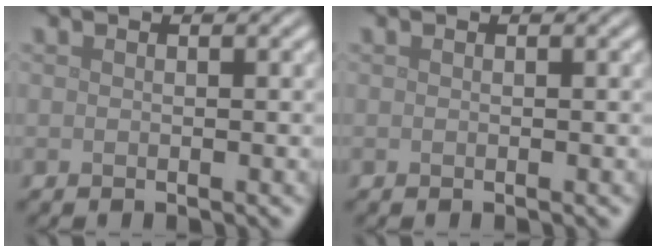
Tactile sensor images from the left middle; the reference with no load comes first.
{"total": 0.0}